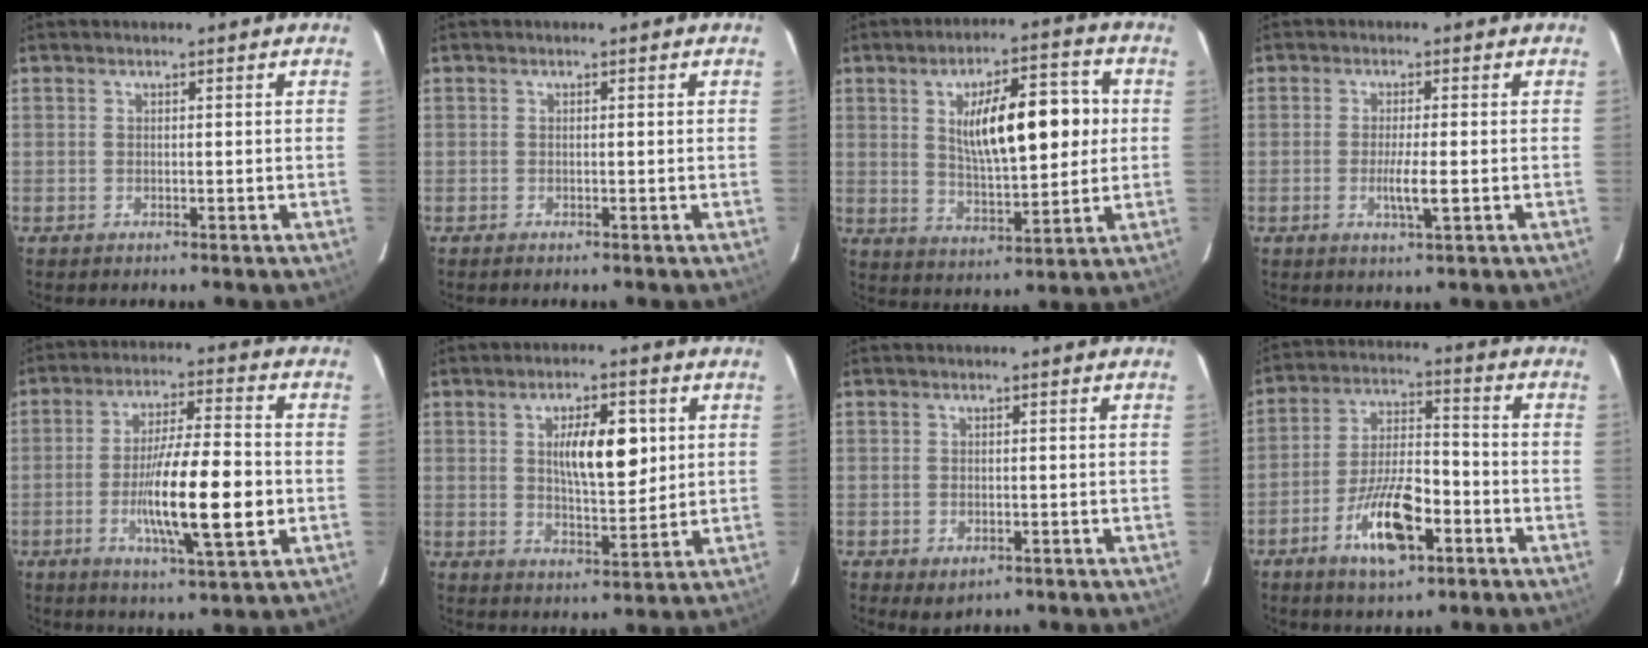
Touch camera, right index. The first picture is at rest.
{"total": 0.6, "force": [-0.5, 0.0, 0.3], "torque": [-0.008, -0.002, -0.009]}
{"total": 14.3, "force": [2.6, 4.3, 13.4], "torque": [-0.212, 0.018, 0.046]}
{"total": 3.7, "force": [-0.8, 0.0, 3.6], "torque": [-0.068, -0.007, -0.014]}
{"total": 14.0, "force": [-2.8, 1.5, 13.6], "torque": [-0.235, -0.007, -0.048]}
{"total": 9.1, "force": [2.3, 3.0, 8.3], "torque": [-0.135, 0.005, 0.044]}
{"total": 2.2, "force": [-1.0, 1.4, 1.3], "torque": [-0.021, -0.003, -0.001]}
{"total": 11.7, "force": [-5.4, 3.8, 9.7], "torque": [-0.188, 0.002, -0.093]}